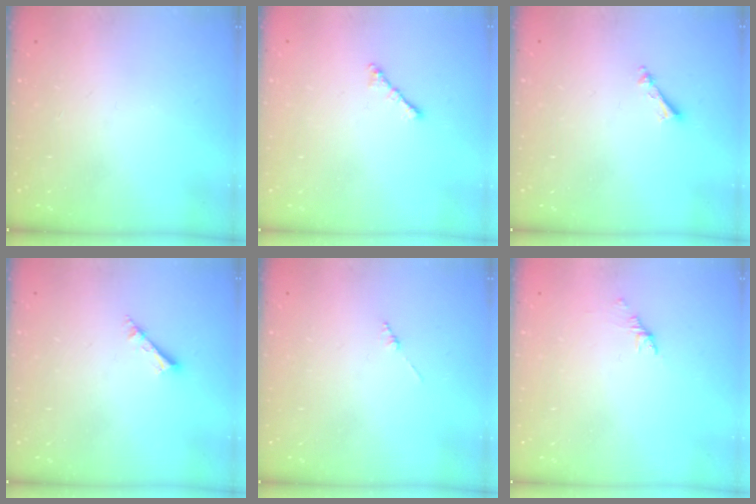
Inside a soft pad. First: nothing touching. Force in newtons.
{"total": 2.1, "press": 2.0, "slide": 0.6}
{"total": 3.2, "press": 3.2, "slide": 0.3}
{"total": 2.5, "press": 2.5, "slide": 0.1}
{"total": 1.3, "press": 1.3, "slide": 0.3}
{"total": 1.1, "press": 1.0, "slide": 0.5}